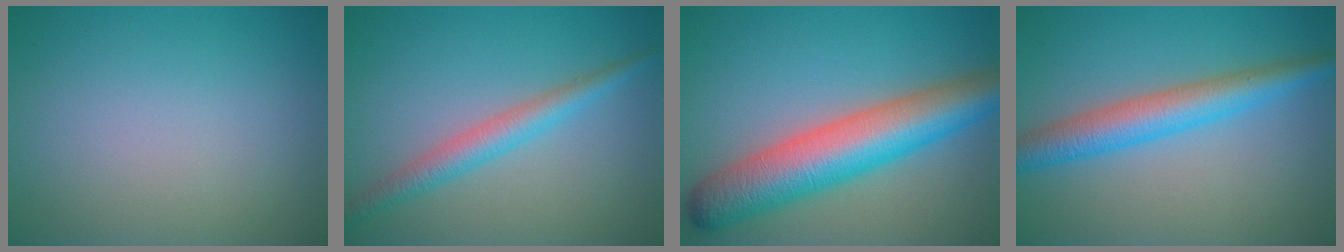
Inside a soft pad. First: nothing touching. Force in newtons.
{"total": 3.0, "press": 3.0, "slide": 0.0}
{"total": 9.3, "press": 9.3, "slide": 0.4}
{"total": 4.9, "press": 4.9, "slide": 0.2}